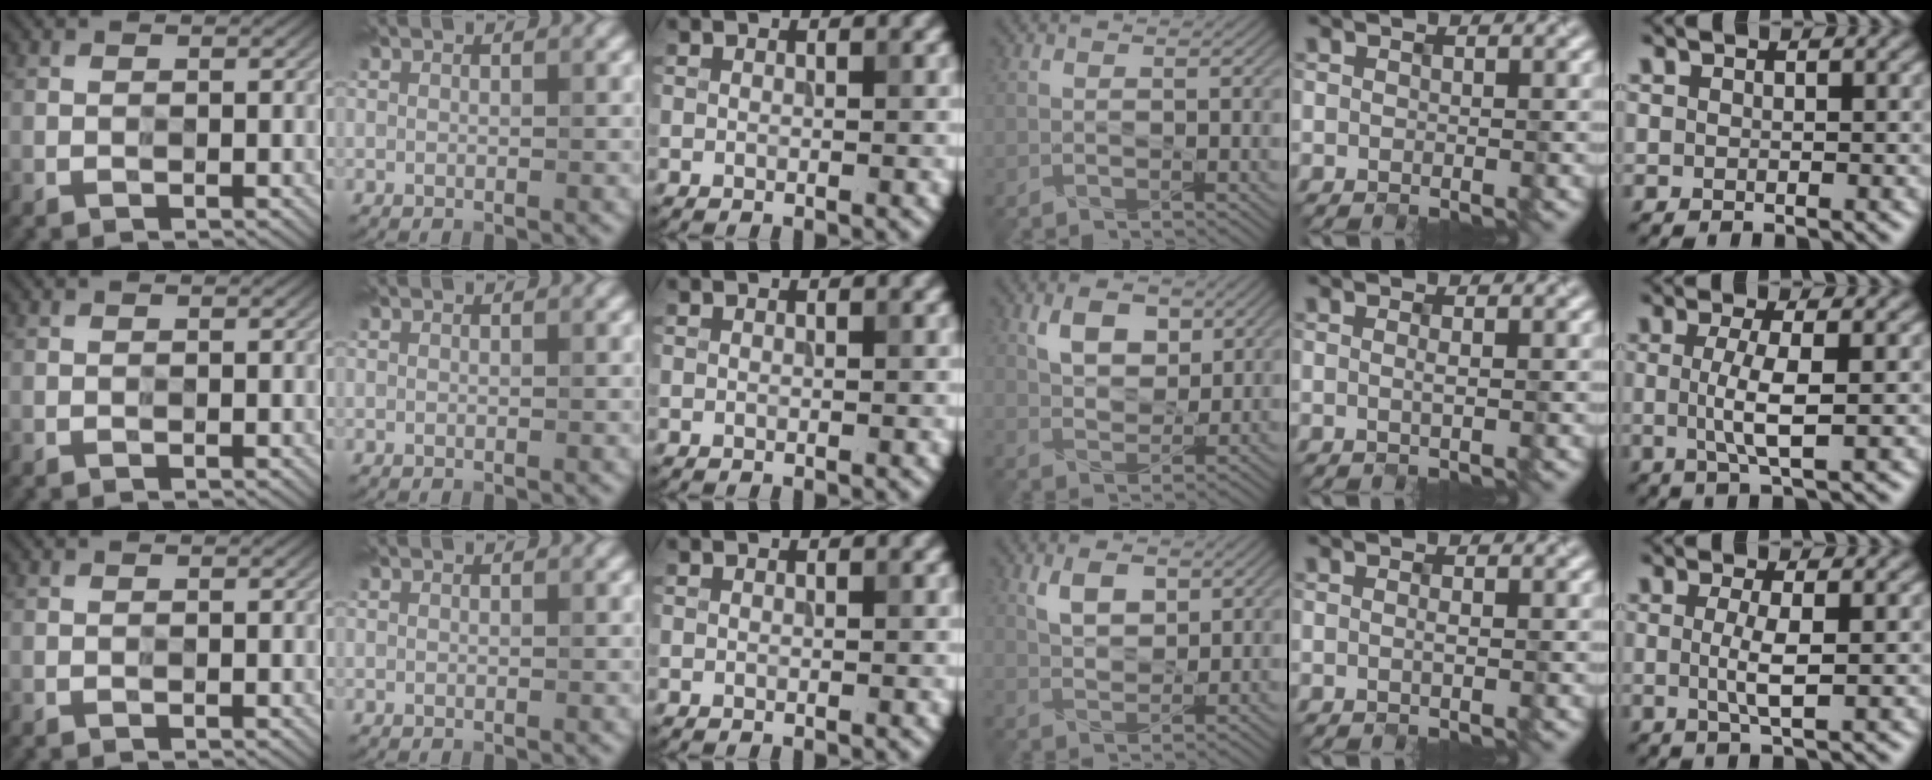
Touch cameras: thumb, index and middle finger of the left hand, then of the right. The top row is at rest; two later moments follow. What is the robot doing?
{"motion": "extract", "object": "file holder"}